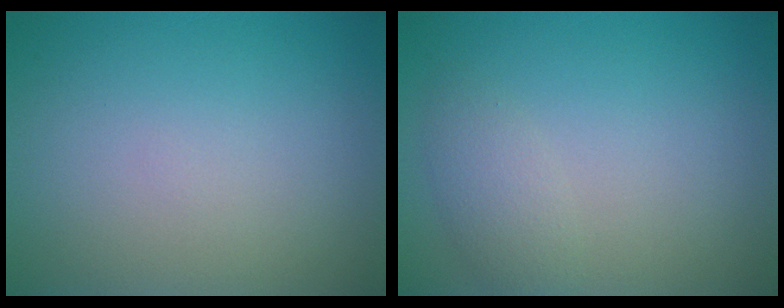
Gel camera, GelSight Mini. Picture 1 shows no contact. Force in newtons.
{"total": 1.8, "press": 1.8, "slide": 0.1}